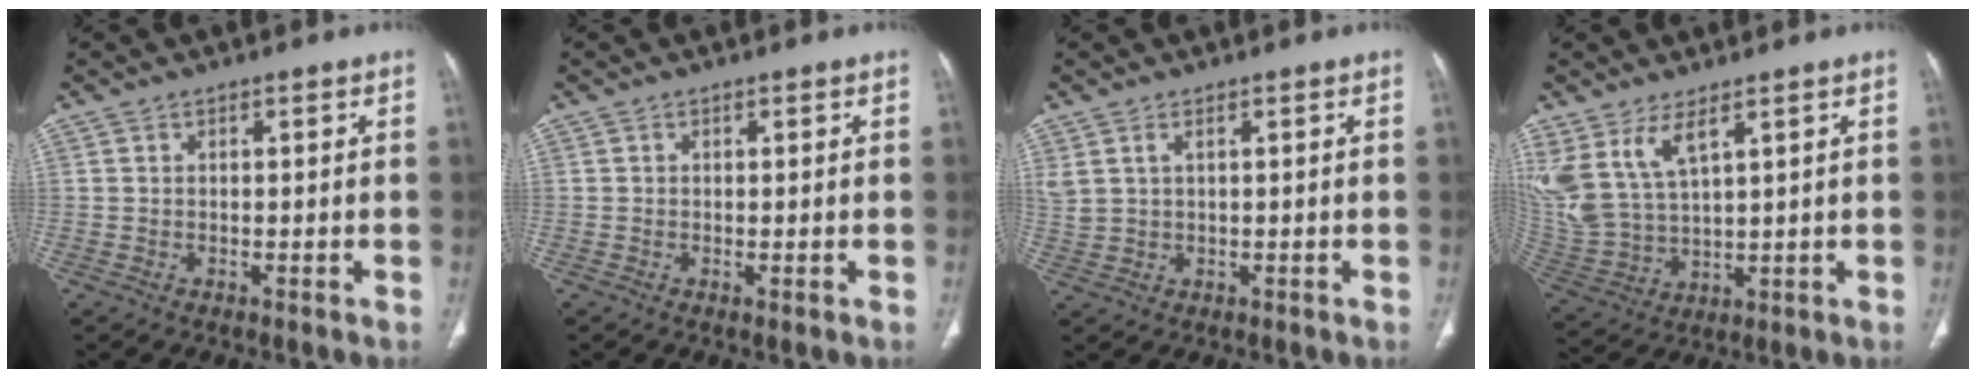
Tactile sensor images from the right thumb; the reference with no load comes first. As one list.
[{"total": 0.0}, {"total": 3.4, "force": [1.5, 1.9, 2.5], "torque": [-0.067, 0.005, 0.040]}, {"total": 12.0, "force": [6.4, 5.5, 8.6], "torque": [-0.191, -0.024, 0.149]}]